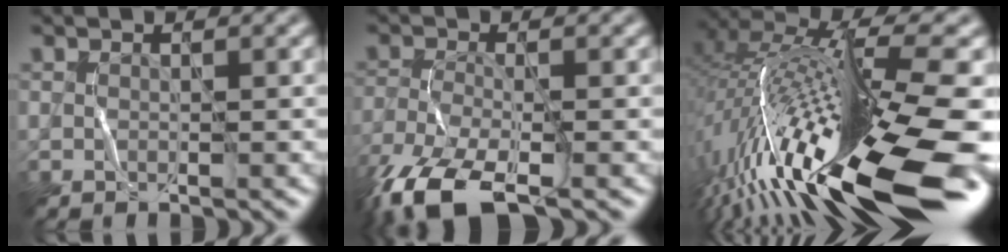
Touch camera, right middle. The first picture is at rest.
{"total": 7.7, "force": [-5.7, 2.2, 4.6], "torque": [-0.115, -0.019, -0.108]}
{"total": 18.3, "force": [-5.6, 4.8, 16.7], "torque": [-0.309, 0.005, -0.096]}